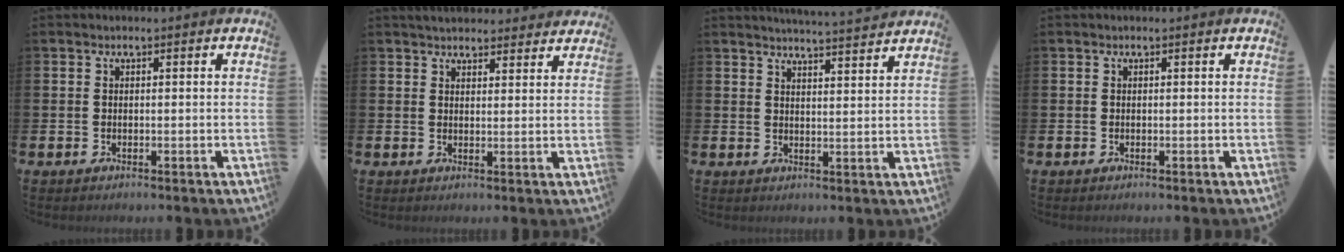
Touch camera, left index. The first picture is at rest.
{"total": 3.9, "force": [3.8, 0.8, 0.2], "torque": [-0.002, -0.017, 0.068]}
{"total": 4.3, "force": [4.2, -0.8, 0.1], "torque": [-0.010, -0.030, 0.074]}
{"total": 0.0}